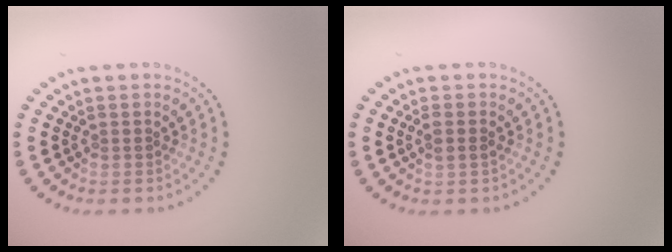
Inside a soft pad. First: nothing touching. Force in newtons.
{"total": 1.2, "press": 1.1, "slide": 0.3}